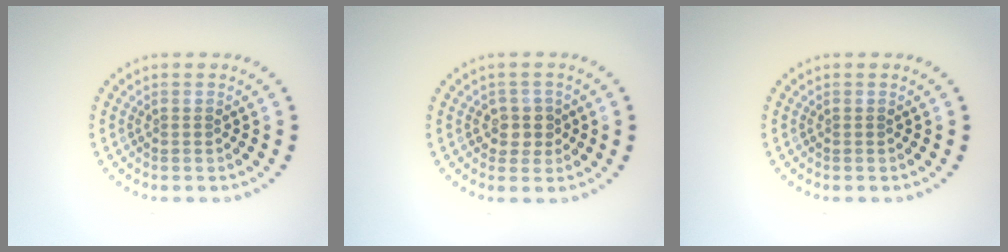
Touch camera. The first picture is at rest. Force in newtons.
{"total": 2.0, "press": 1.8, "slide": 1.0}
{"total": 0.0}